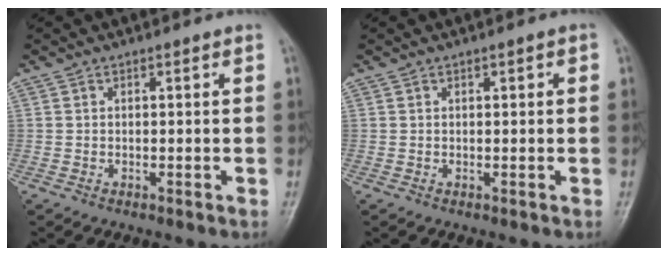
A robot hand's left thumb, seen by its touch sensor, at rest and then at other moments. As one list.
[{"total": 1.4, "force": [0.4, 0.7, 1.2], "torque": [-0.013, 0.002, 0.004]}]